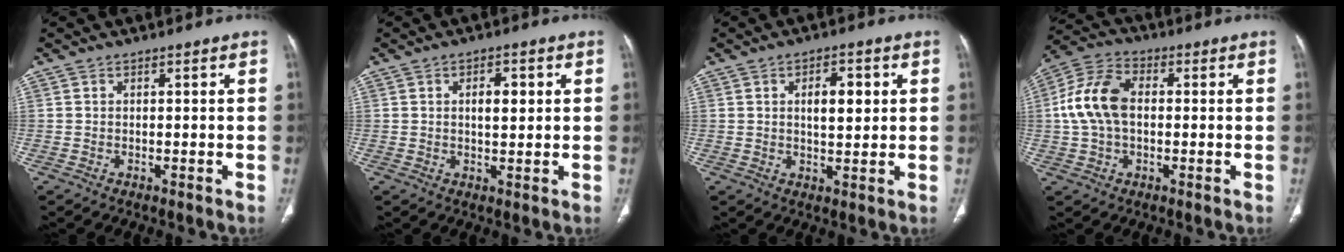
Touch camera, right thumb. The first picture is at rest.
{"total": 4.2, "force": [1.0, 2.0, 3.6], "torque": [-0.048, -0.003, 0.015]}
{"total": 6.1, "force": [1.5, 2.9, 5.2], "torque": [-0.066, -0.005, 0.023]}
{"total": 11.2, "force": [0.4, 7.3, 8.5], "torque": [-0.173, 0.027, 0.002]}